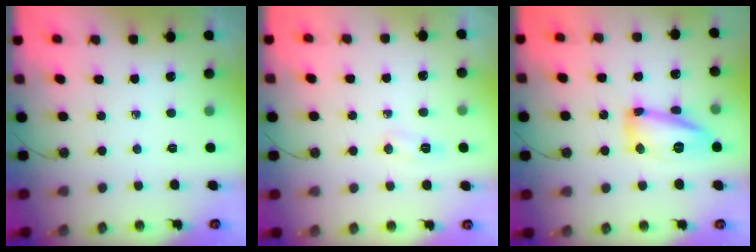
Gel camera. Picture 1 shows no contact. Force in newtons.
{"total": 10.7, "press": 5.4, "slide": 9.2}
{"total": 14.1, "press": 13.9, "slide": 2.4}